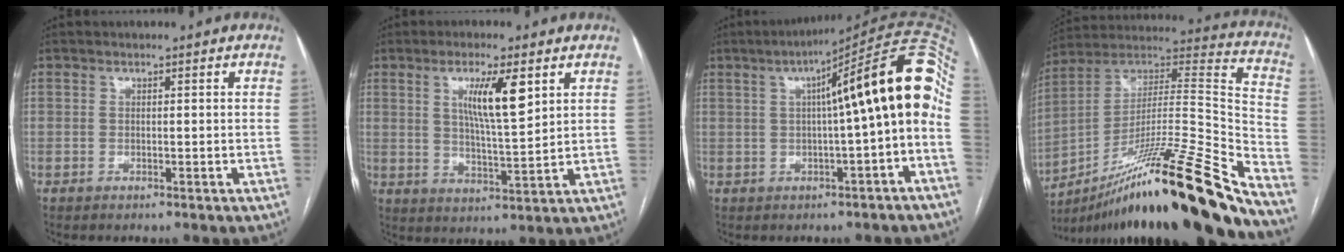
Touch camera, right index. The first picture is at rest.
{"total": 8.2, "force": [3.4, 0.9, 7.4], "torque": [-0.133, -0.006, 0.062]}
{"total": 16.0, "force": [1.3, 0.4, 16.0], "torque": [-0.219, 0.046, 0.014]}
{"total": 31.0, "force": [-21.7, 0.6, 22.1], "torque": [-0.285, 0.002, -0.363]}